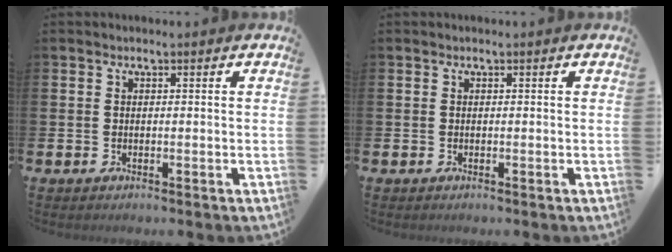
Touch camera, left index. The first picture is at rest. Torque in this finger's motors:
{"motor_torque": [-0.01, 0.01, 0.00, 0.00]}